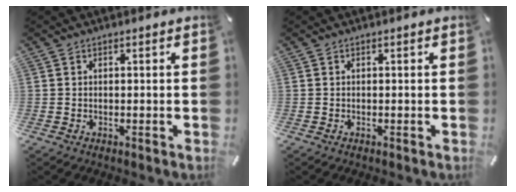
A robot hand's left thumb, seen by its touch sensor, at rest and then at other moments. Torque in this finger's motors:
{"motor_torque": [0.00, 0.00, -0.01, 0.01, 0.00]}